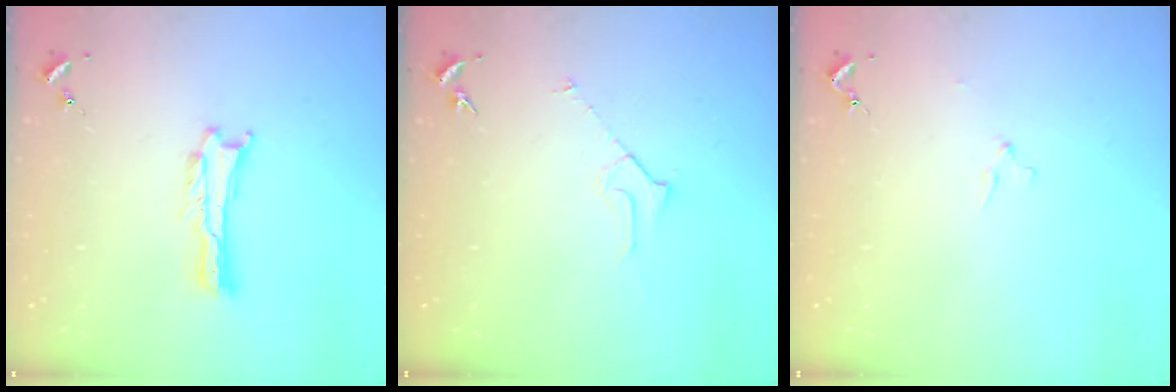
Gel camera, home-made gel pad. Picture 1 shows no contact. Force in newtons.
{"total": 2.3, "press": 2.3, "slide": 0.2}
{"total": 1.1, "press": 1.1, "slide": 0.1}